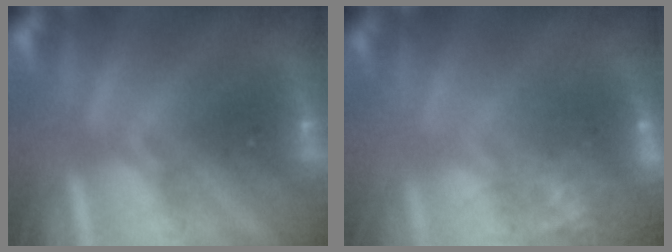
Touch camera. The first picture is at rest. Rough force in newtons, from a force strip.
{"total": 7.0}